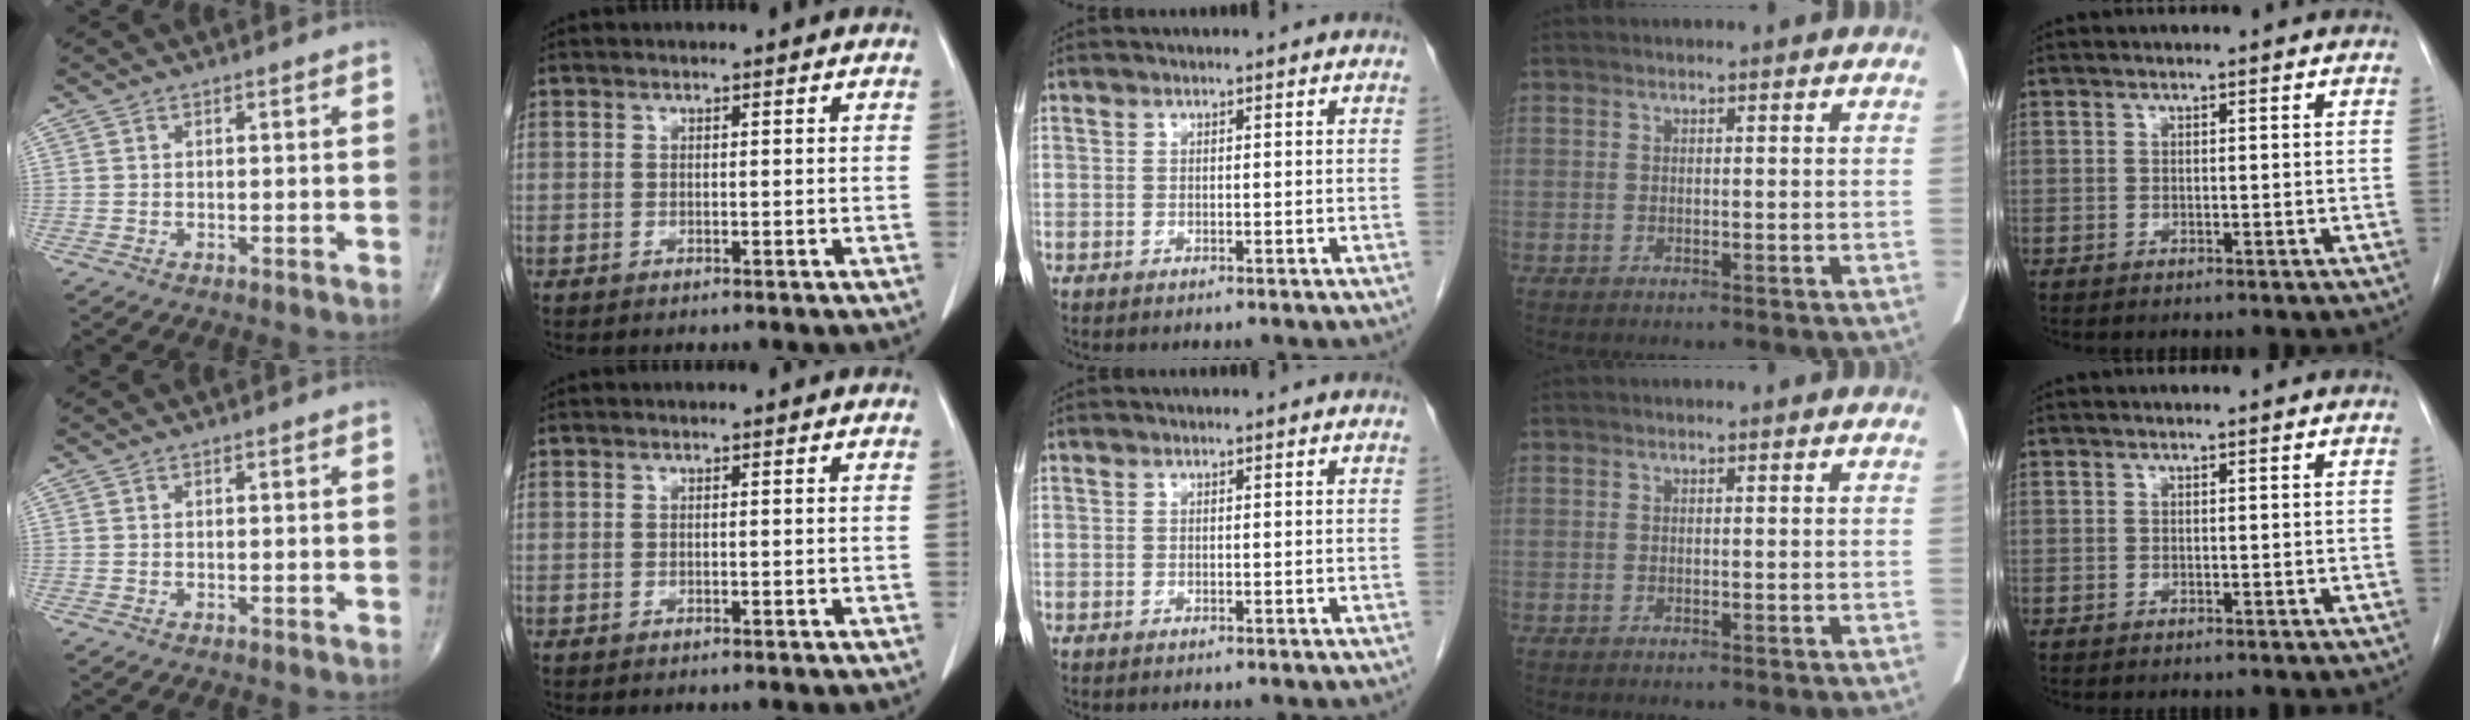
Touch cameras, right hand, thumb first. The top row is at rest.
{}